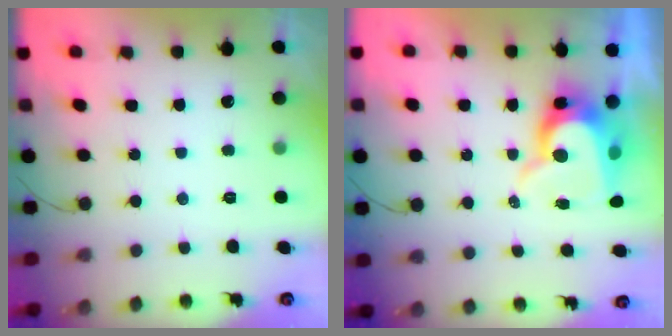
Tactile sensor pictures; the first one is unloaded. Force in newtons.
{"total": 13.3, "press": 13.3, "slide": 0.7}